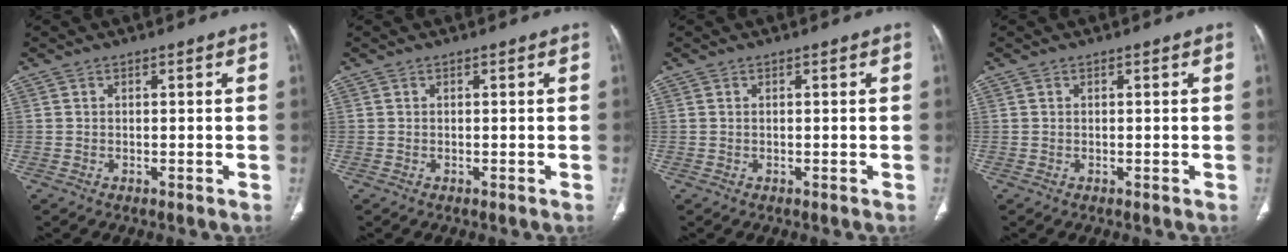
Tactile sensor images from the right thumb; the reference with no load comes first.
{"total": 0.0}
{"total": 0.0}
{"total": 0.0}